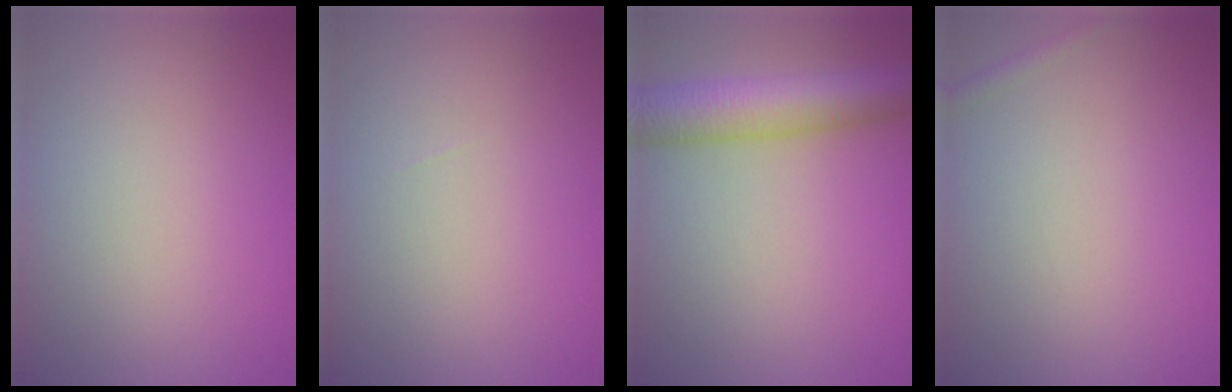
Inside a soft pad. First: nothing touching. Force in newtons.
{"total": 0.0}
{"total": 7.4, "press": 7.4, "slide": 0.3}
{"total": 0.8, "press": 0.8, "slide": 0.1}